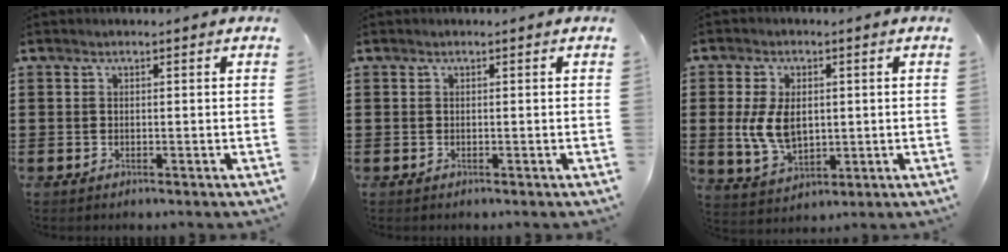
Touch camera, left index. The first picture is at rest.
{"total": 0.0}
{"total": 7.4, "force": [0.6, 4.8, 5.6], "torque": [-0.132, 0.001, 0.005]}